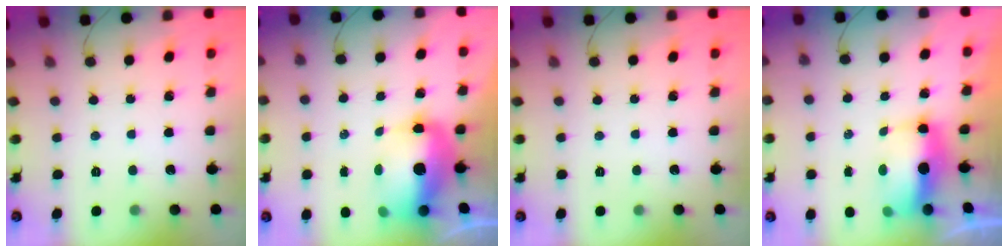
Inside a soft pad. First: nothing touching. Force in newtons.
{"total": 13.4, "press": 13.1, "slide": 2.8}
{"total": 0.0}
{"total": 9.2, "press": 9.1, "slide": 1.1}